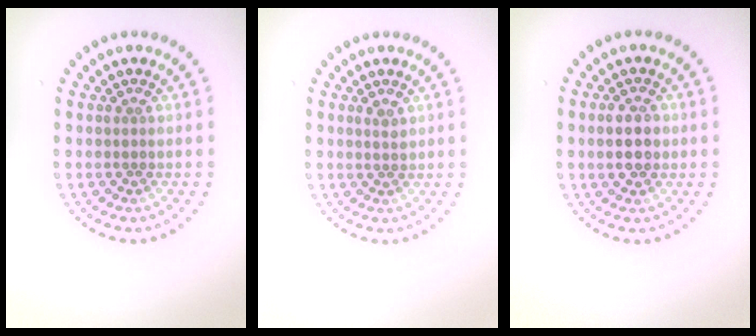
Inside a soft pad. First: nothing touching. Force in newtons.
{"total": 0.8, "press": 0.7, "slide": 0.3}
{"total": 2.9, "press": 2.9, "slide": 0.2}